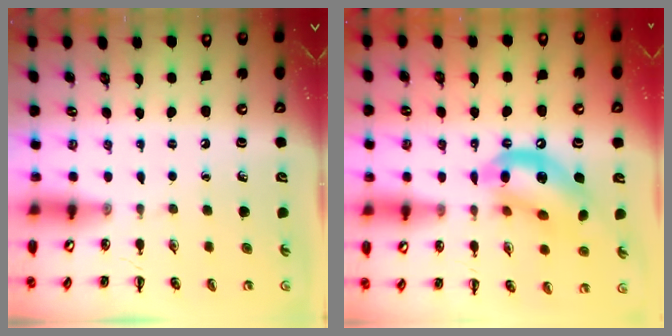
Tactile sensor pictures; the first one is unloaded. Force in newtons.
{"total": 13.5, "press": 13.1, "slide": 3.5}